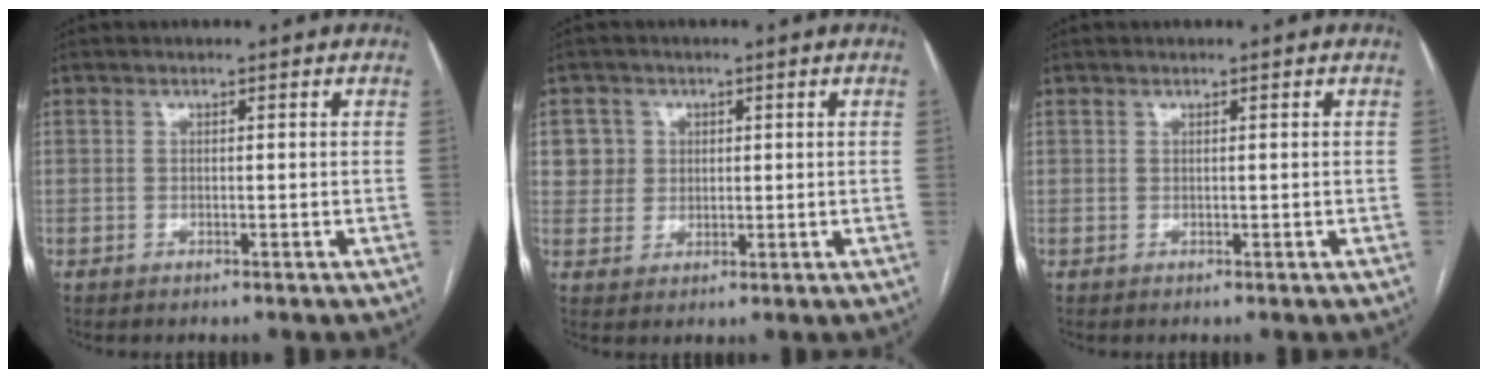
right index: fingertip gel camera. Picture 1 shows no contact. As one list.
[{"total": 4.2, "force": [1.3, 4.0, 0.0], "torque": [0.014, 0.007, 0.024]}, {"total": 0.0}]